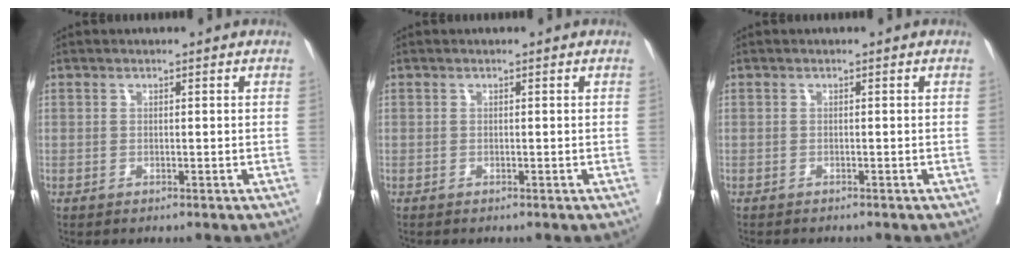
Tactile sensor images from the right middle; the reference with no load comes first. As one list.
[{"total": 0.0}, {"total": 1.9, "force": [-1.8, 0.2, 0.6], "torque": [-0.017, -0.006, -0.023]}]